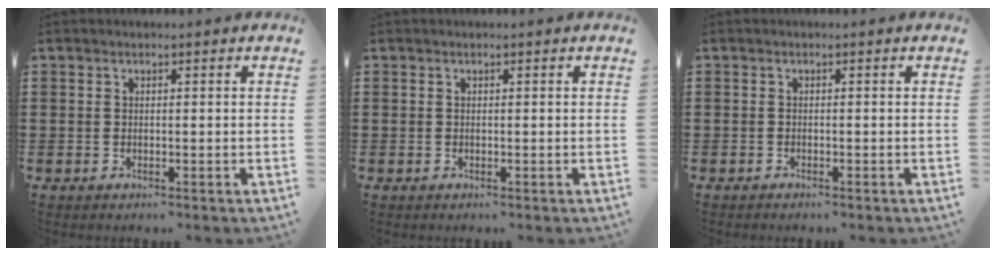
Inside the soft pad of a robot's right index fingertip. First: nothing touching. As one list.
[{"total": 0.0}, {"total": 0.5, "force": [-0.5, 0.1, 0.2], "torque": [-0.004, -0.002, -0.010]}]